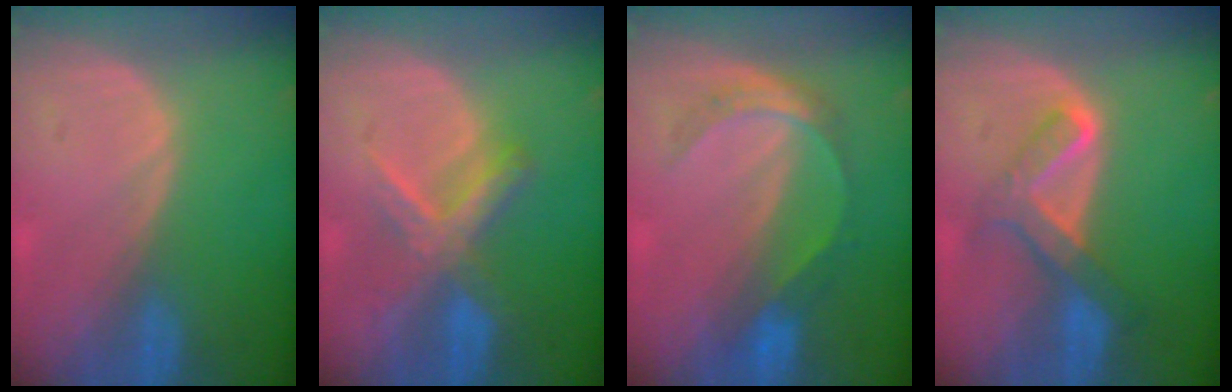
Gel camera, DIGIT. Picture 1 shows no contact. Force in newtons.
{"total": 6.6, "press": 6.3, "slide": 1.9}
{"total": 5.3, "press": 5.0, "slide": 1.6}
{"total": 6.1, "press": 5.8, "slide": 1.8}